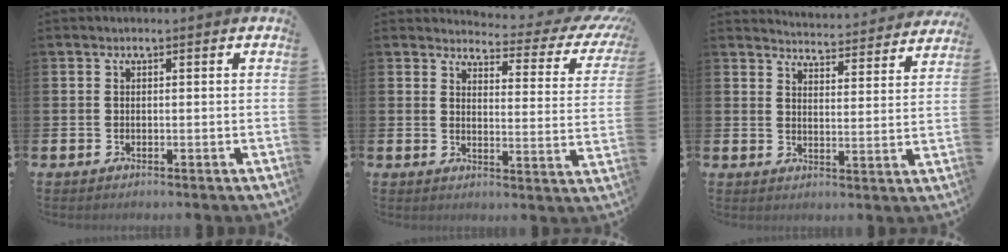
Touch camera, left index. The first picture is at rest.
{"total": 3.3, "force": [3.0, 1.0, 1.2], "torque": [-0.025, -0.036, 0.039]}
{"total": 4.5, "force": [4.5, 0.3, 0.1], "torque": [-0.013, -0.042, 0.077]}